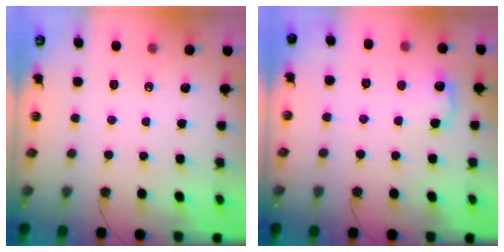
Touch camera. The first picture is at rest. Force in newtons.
{"total": 9.6, "press": 9.6, "slide": 0.4}